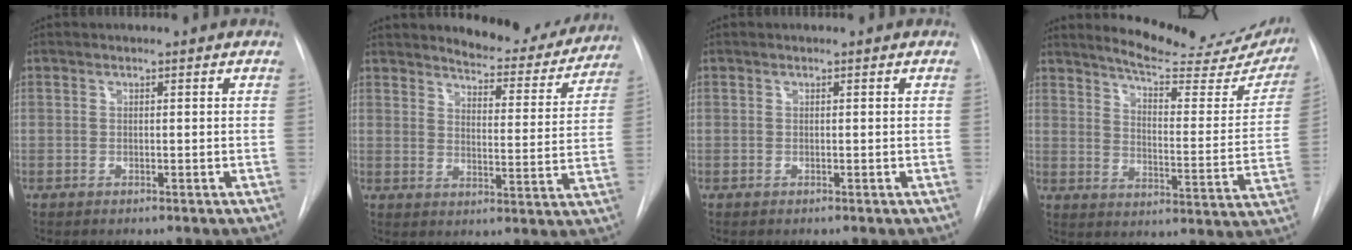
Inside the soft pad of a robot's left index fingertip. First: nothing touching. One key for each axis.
{"total": 13.1, "fx": 12.5, "fy": 3.0, "fz": 2.7, "tx": -0.017, "ty": -0.036, "tz": 0.149}
{"total": 0.0}
{"total": 21.6, "fx": 19.5, "fy": 4.2, "fz": 8.4, "tx": -0.107, "ty": -0.066, "tz": 0.238}